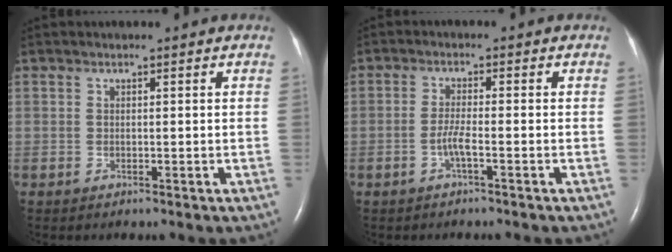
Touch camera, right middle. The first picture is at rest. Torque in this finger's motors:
{"motor_torque": [0.50, -0.16, 0.29, 0.08]}